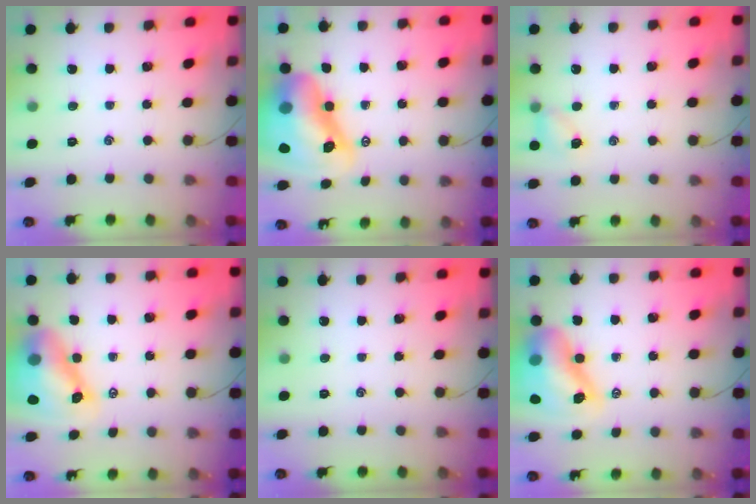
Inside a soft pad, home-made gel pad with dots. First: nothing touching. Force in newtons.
{"total": 19.3, "press": 18.4, "slide": 5.6}
{"total": 5.9, "press": 5.7, "slide": 1.6}
{"total": 10.9, "press": 10.4, "slide": 3.5}
{"total": 0.0}
{"total": 16.2, "press": 15.5, "slide": 4.5}